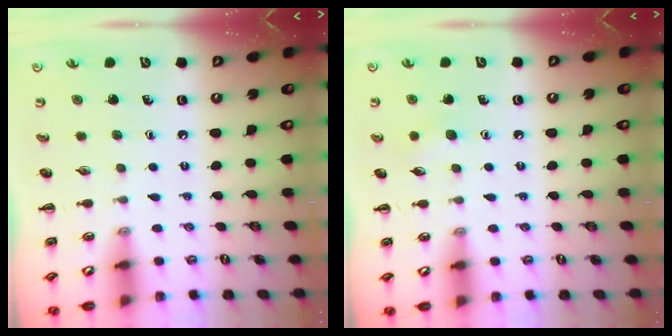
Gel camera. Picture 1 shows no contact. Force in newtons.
{"total": 5.6, "press": 5.4, "slide": 1.4}